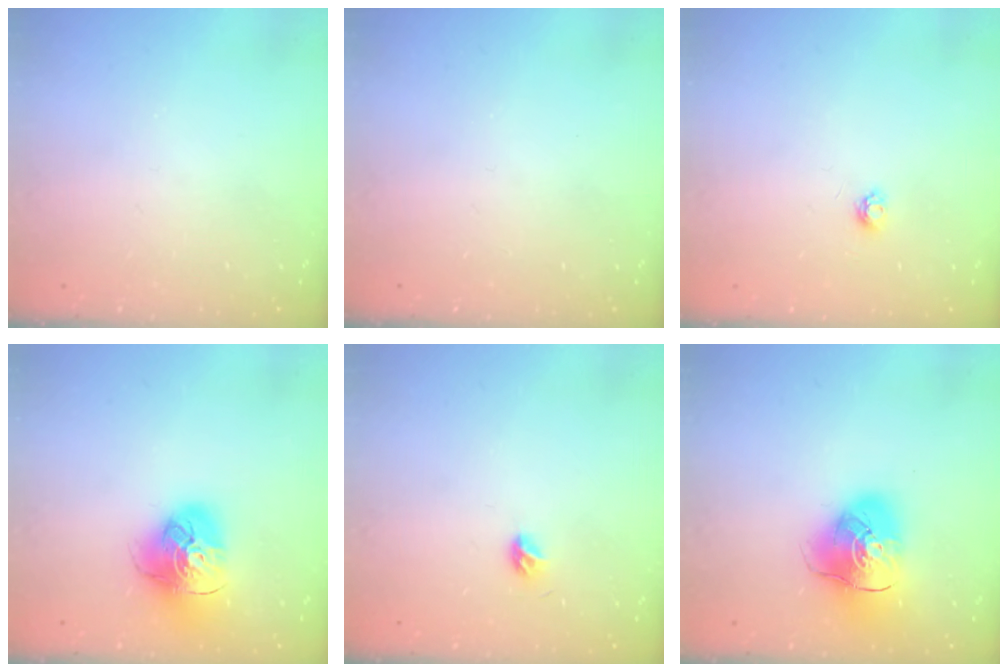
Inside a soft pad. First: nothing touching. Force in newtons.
{"total": 0.0}
{"total": 3.9, "press": 3.8, "slide": 0.5}
{"total": 14.9, "press": 14.8, "slide": 1.7}
{"total": 3.8, "press": 3.7, "slide": 0.8}
{"total": 13.0, "press": 12.9, "slide": 2.0}